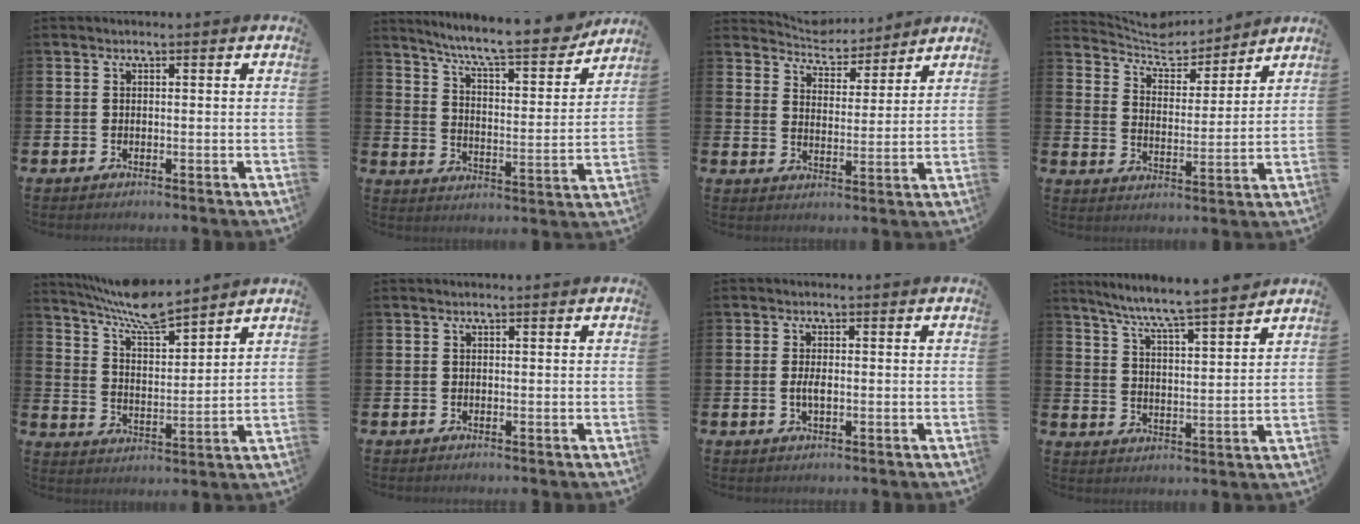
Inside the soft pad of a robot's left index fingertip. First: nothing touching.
{"total": 9.4, "force": [8.5, 0.9, 3.8], "torque": [-0.091, -0.063, 0.140]}
{"total": 5.3, "force": [5.2, 1.1, -0.3], "torque": [-0.013, -0.041, 0.090]}
{"total": 6.6, "force": [6.4, 1.6, 0.8], "torque": [-0.049, -0.050, 0.112]}
{"total": 8.0, "force": [7.5, 0.7, 2.6], "torque": [-0.077, -0.045, 0.136]}
{"total": 0.0}
{"total": 2.0, "force": [-0.2, 0.9, 1.8], "torque": [-0.034, 0.001, -0.004]}
{"total": 7.4, "force": [7.0, -0.4, 2.3], "torque": [-0.070, -0.051, 0.121]}